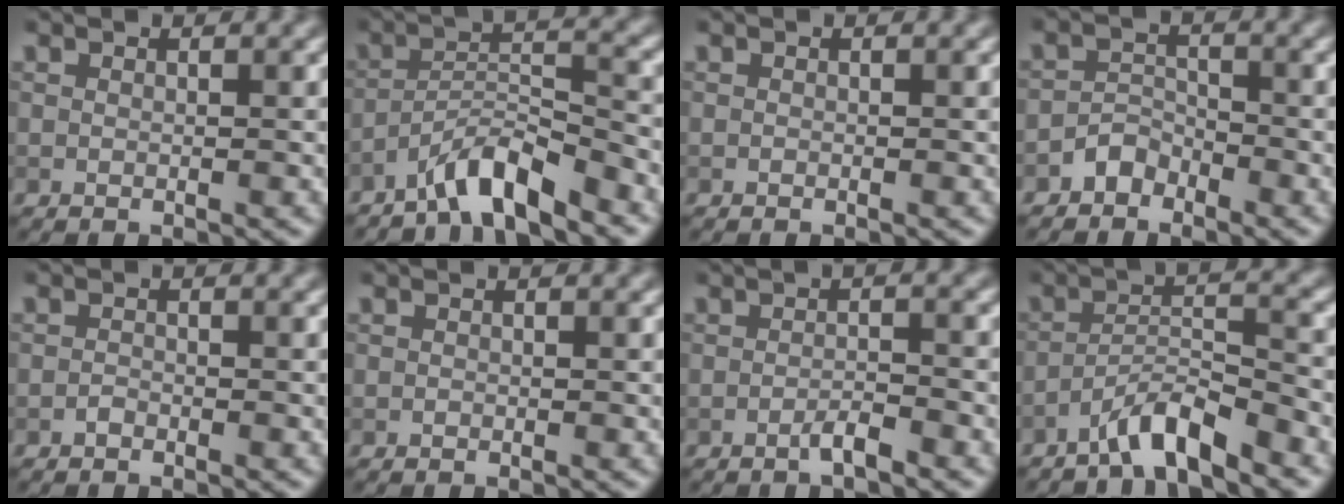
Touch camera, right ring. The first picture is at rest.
{"total": 5.4, "force": [-4.2, 0.6, 3.3], "torque": [-0.056, 0.012, -0.082]}
{"total": 0.0}
{"total": 1.9, "force": [-1.5, 1.0, 0.4], "torque": [-0.004, 0.013, -0.031]}
{"total": 0.6, "force": [-0.5, 0.2, 0.2], "torque": [-0.004, 0.001, -0.011]}
{"total": 0.0}
{"total": 2.0, "force": [-1.2, 0.2, 1.6], "torque": [-0.028, 0.006, -0.025]}
{"total": 4.8, "force": [-3.6, 0.5, 3.1], "torque": [-0.053, 0.014, -0.075]}